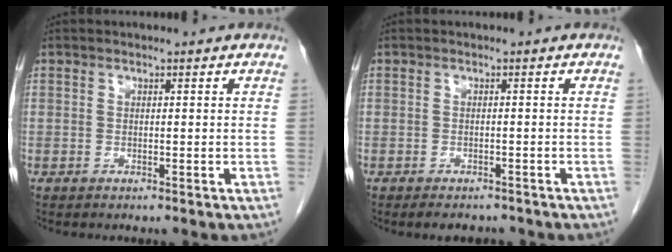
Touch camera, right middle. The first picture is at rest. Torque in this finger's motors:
{"motor_torque": [0.46, -0.31, 0.02, 0.02]}